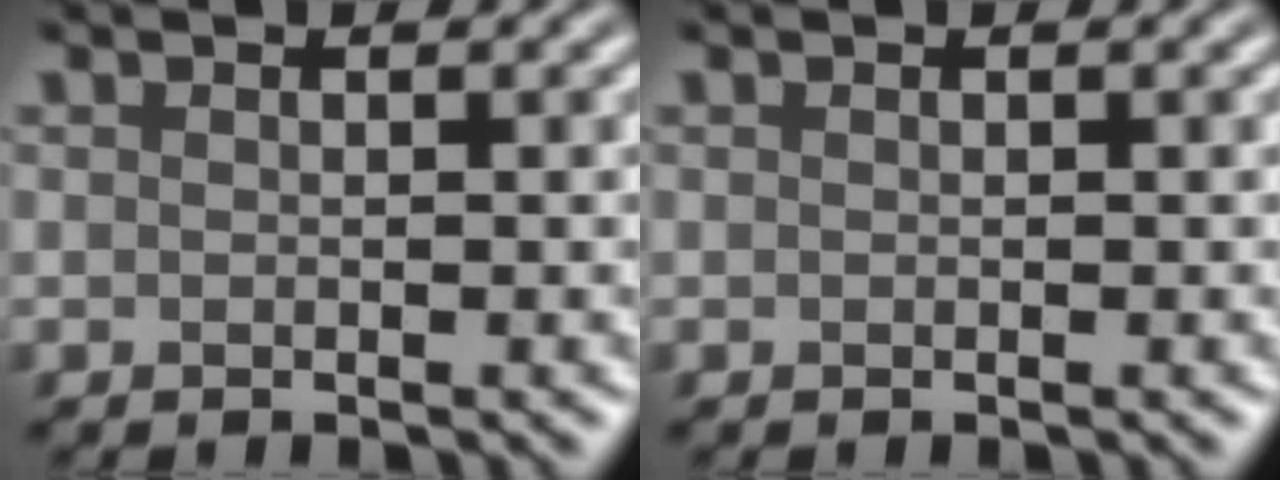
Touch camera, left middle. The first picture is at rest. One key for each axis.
{"total": 0.0}